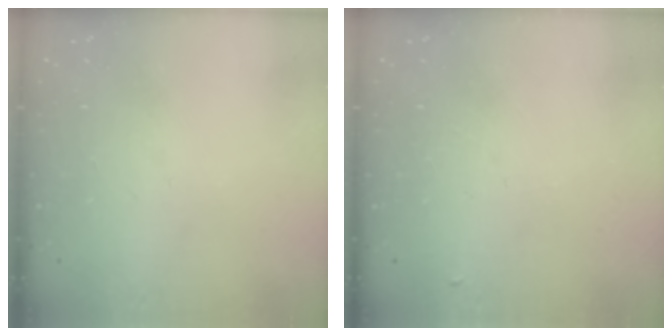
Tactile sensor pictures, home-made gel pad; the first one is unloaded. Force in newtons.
{"total": 3.9, "press": 3.8, "slide": 0.6}